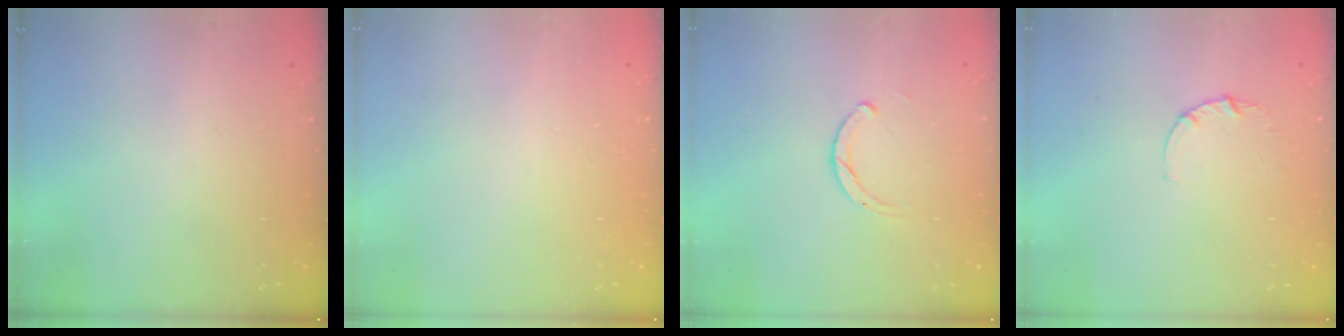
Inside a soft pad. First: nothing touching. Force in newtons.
{"total": 2.5, "press": 2.5, "slide": 0.2}
{"total": 1.8, "press": 1.8, "slide": 0.2}
{"total": 2.8, "press": 2.8, "slide": 0.3}